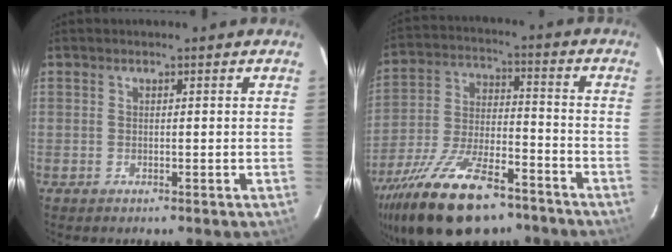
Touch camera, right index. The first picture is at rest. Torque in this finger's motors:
{"motor_torque": [1.61, -0.53, 1.05, 0.21]}